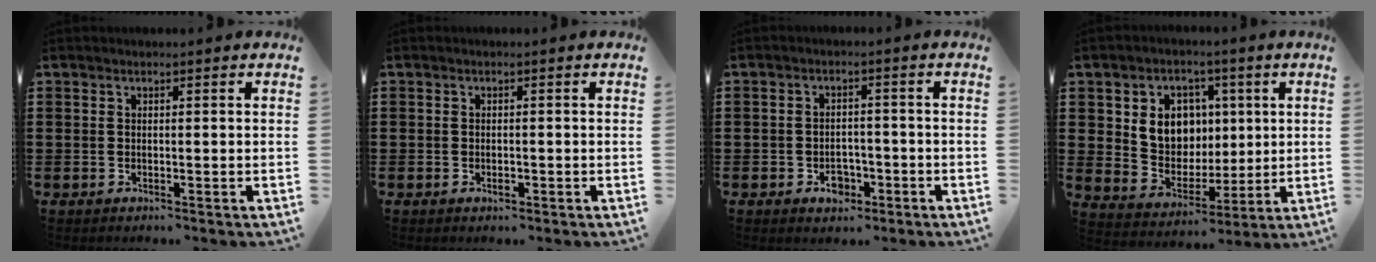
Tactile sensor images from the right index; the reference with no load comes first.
{"total": 0.8, "force": [-0.4, 0.4, 0.5], "torque": [-0.012, -0.005, -0.005]}
{"total": 3.4, "force": [-1.7, 2.3, 1.9], "torque": [-0.038, 0.001, -0.032]}
{"total": 8.3, "force": [2.2, 7.2, 3.4], "torque": [-0.079, 0.006, 0.039]}